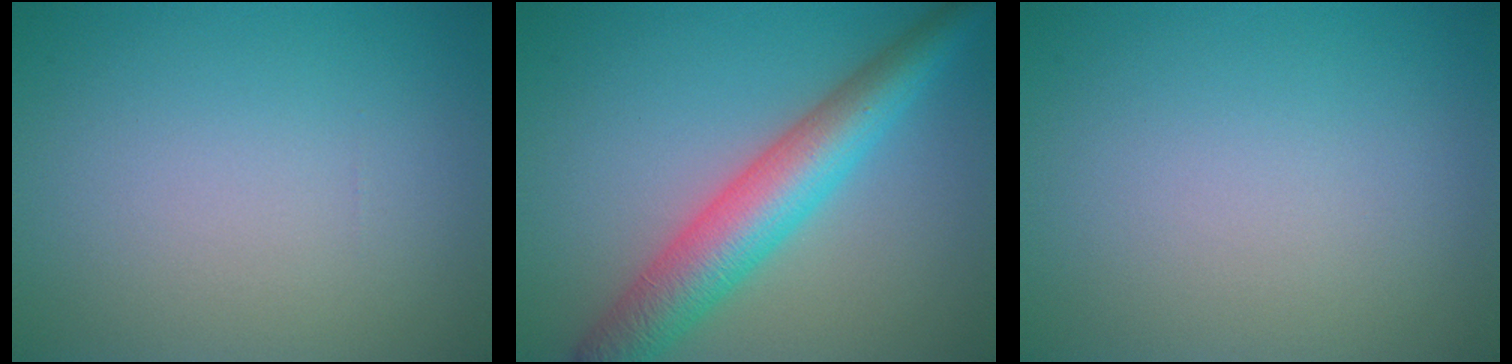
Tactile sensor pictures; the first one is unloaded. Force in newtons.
{"total": 6.9, "press": 6.9, "slide": 0.2}
{"total": 0.0}